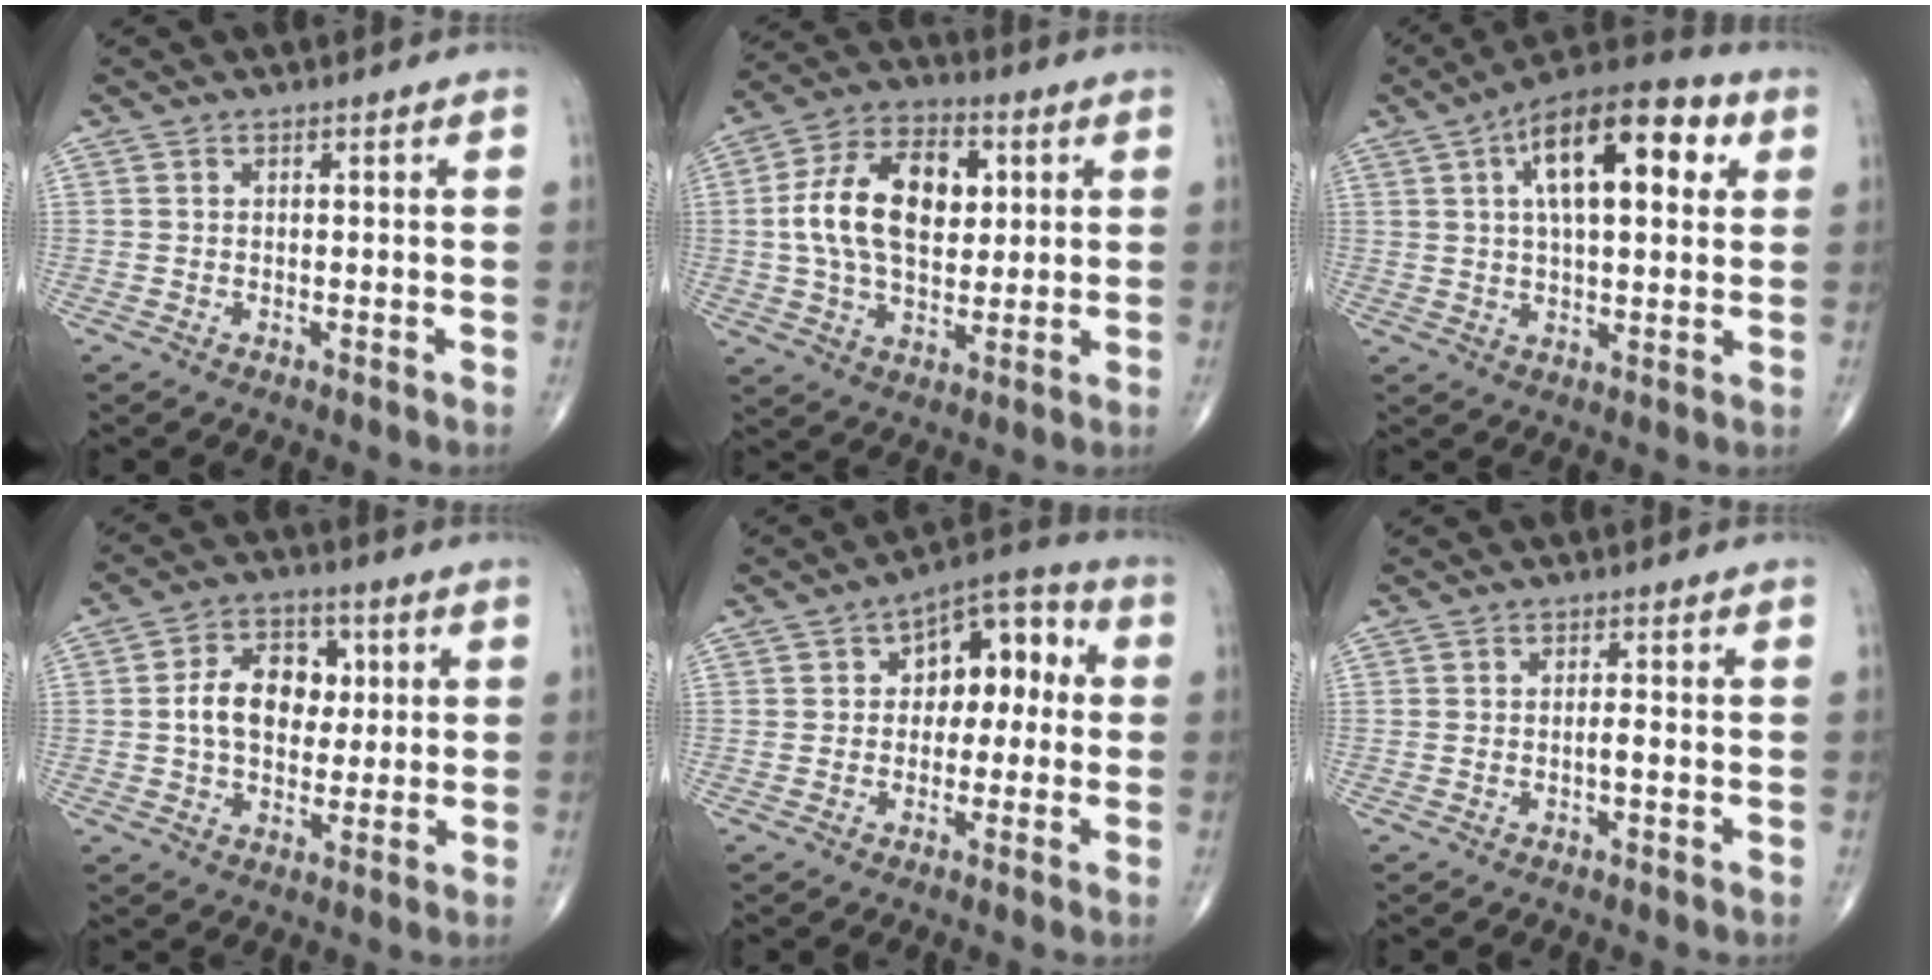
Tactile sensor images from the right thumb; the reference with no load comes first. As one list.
[{"total": 16.9, "force": [2.8, 10.2, 13.1], "torque": [-0.214, 0.011, 0.044]}, {"total": 18.7, "force": [5.9, 8.0, 15.8], "torque": [-0.223, 0.014, 0.083]}, {"total": 10.8, "force": [1.1, 7.7, 7.5], "torque": [-0.094, 0.012, 0.015]}, {"total": 10.5, "force": [1.2, 6.7, 8.0], "torque": [-0.070, 0.036, 0.004]}, {"total": 1.4, "force": [-0.4, 0.1, 1.3], "torque": [-0.025, 0.001, -0.008]}]